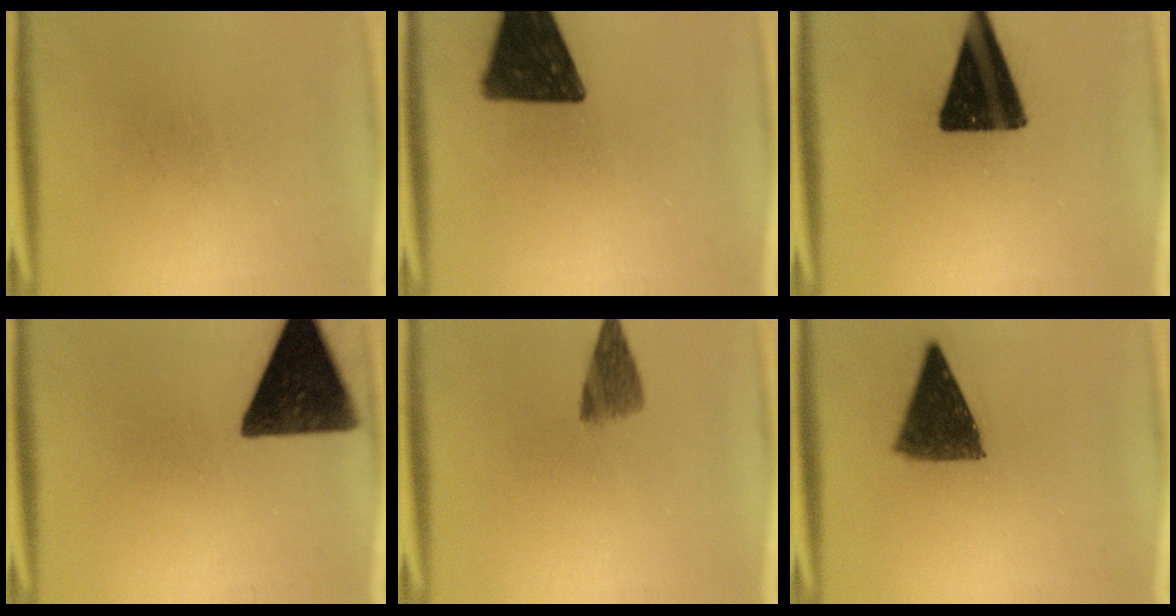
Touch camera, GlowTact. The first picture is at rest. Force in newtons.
{"total": 16.1}
{"total": 18.0}
{"total": 15.5}
{"total": 4.3}
{"total": 10.4}